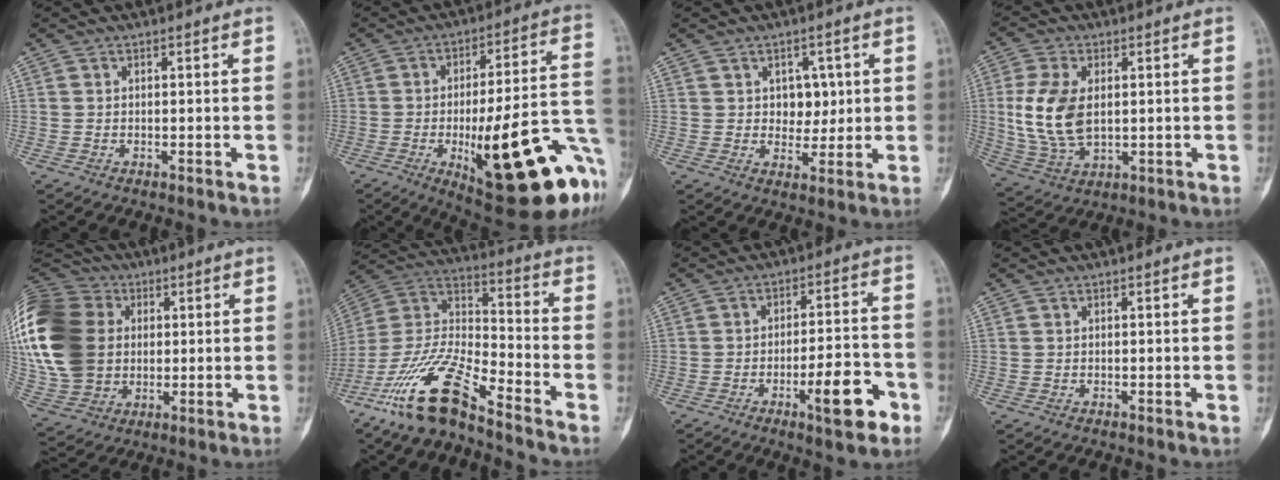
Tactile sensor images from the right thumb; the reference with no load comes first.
{"total": 27.5, "force": [-8.8, 7.6, 25.0], "torque": [-0.287, 0.015, -0.108]}
{"total": 5.2, "force": [1.2, 4.0, 3.1], "torque": [-0.011, -0.008, 0.020]}
{"total": 12.3, "force": [1.1, 7.3, 9.8], "torque": [-0.204, -0.007, 0.031]}
{"total": 26.0, "force": [3.4, 20.4, 15.7], "torque": [-0.356, 0.025, 0.070]}
{"total": 17.0, "force": [-12.2, 4.4, 11.0], "torque": [-0.216, 0.069, -0.238]}
{"total": 10.4, "force": [-4.8, 3.0, 8.8], "torque": [-0.117, 0.028, -0.069]}
{"total": 0.0}